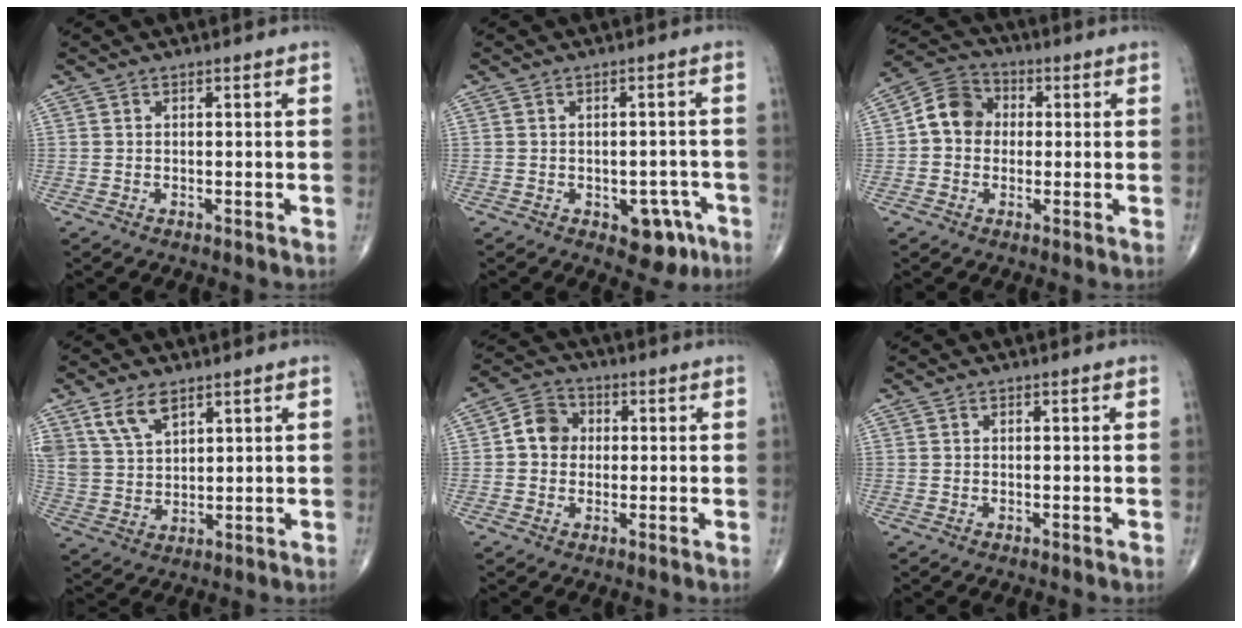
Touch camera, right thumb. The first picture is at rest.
{"total": 6.4, "force": [-3.0, 3.8, 4.1], "torque": [-0.018, 0.017, -0.032]}
{"total": 8.2, "force": [0.3, 7.0, 4.3], "torque": [-0.059, 0.024, -0.010]}
{"total": 7.7, "force": [4.8, 4.1, 4.4], "torque": [-0.078, -0.017, 0.102]}
{"total": 5.4, "force": [0.4, 4.7, 2.5], "torque": [-0.024, 0.011, -0.003]}
{"total": 0.0}